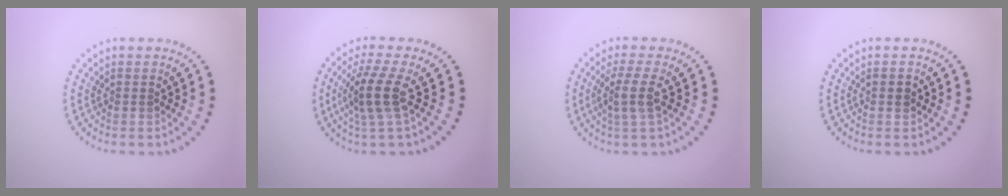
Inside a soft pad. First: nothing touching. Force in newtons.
{"total": 3.7, "press": 2.9, "slide": 2.4}
{"total": 2.8, "press": 2.3, "slide": 1.7}
{"total": 1.2, "press": 1.2, "slide": 0.1}